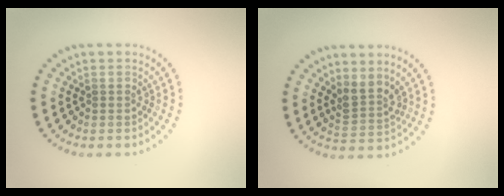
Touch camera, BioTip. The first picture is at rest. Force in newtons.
{"total": 2.6, "press": 1.9, "slide": 1.7}